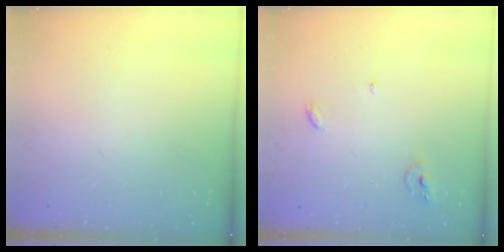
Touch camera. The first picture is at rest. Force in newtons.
{"total": 6.2, "press": 6.2, "slide": 0.2}